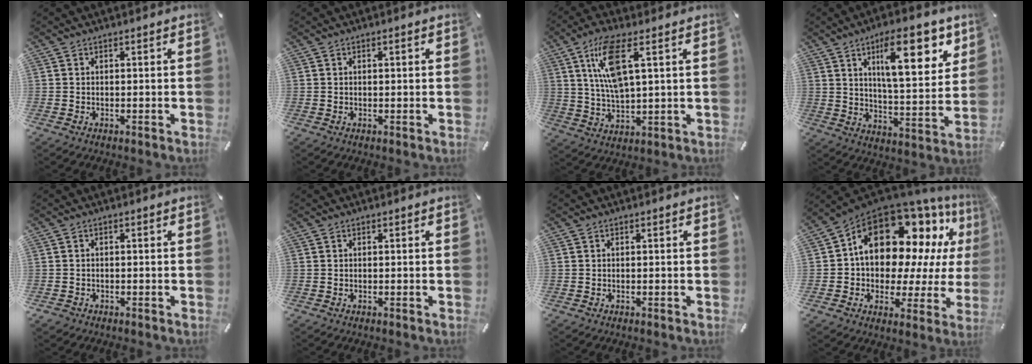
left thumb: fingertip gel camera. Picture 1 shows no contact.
{"total": 0.8, "force": [0.2, 0.2, 0.7], "torque": [-0.013, 0.002, 0.002]}
{"total": 11.7, "force": [4.6, 3.8, 10.1], "torque": [-0.211, -0.008, 0.078]}
{"total": 18.1, "force": [8.6, 6.8, 14.5], "torque": [-0.207, -0.027, 0.131]}
{"total": 1.1, "force": [-0.6, 0.9, 0.3], "torque": [-0.005, 0.004, -0.014]}
{"total": 0.0}
{"total": 0.0}
{"total": 18.5, "force": [8.4, 11.9, 11.3], "torque": [-0.200, -0.068, 0.141]}